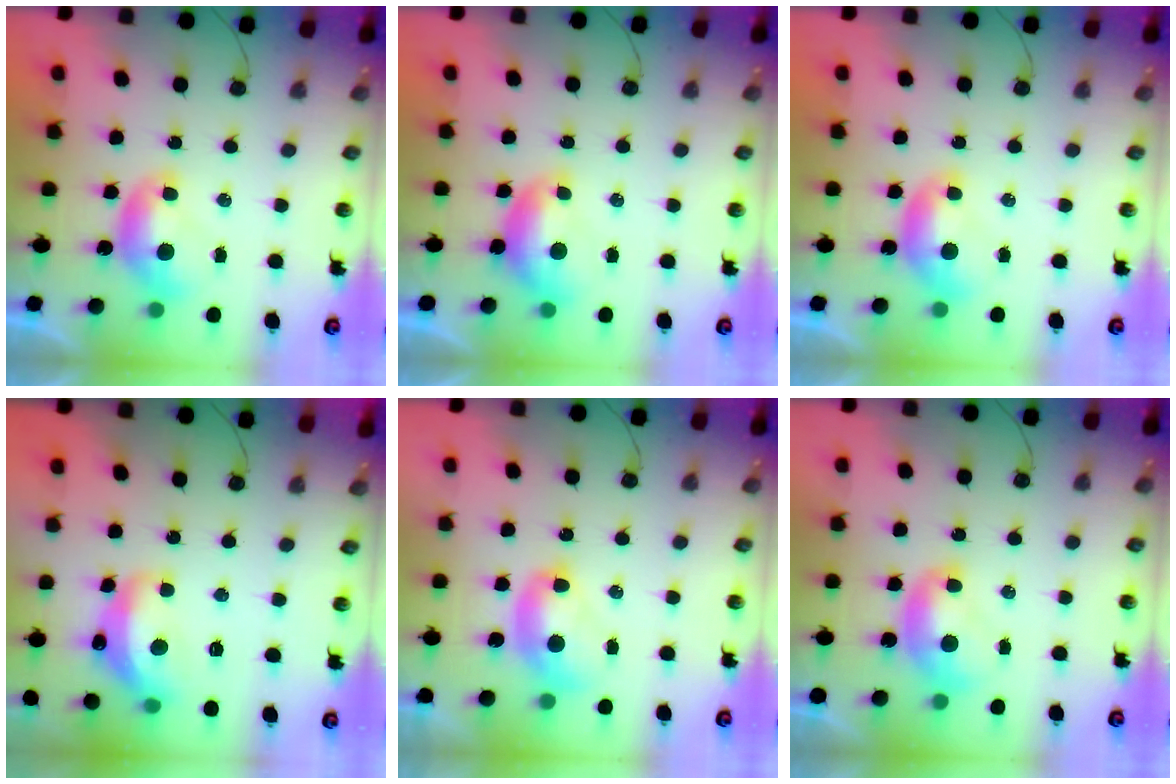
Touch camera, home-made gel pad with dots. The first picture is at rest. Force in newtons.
{"total": 0.0}
{"total": 0.0}
{"total": 7.7, "press": 7.7, "slide": 0.7}
{"total": 2.6, "press": 2.6, "slide": 0.1}
{"total": 1.6, "press": 1.6, "slide": 0.1}